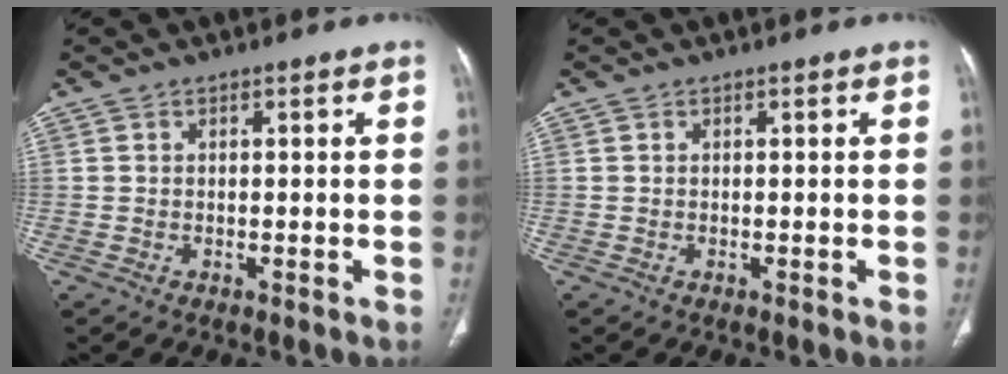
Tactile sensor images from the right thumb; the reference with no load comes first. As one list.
[{"total": 0.0}]